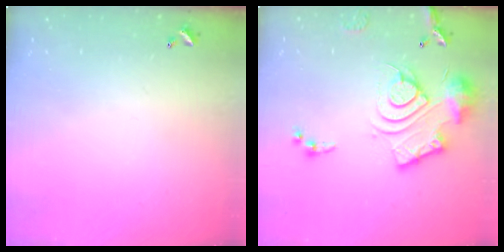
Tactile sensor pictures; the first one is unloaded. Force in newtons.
{"total": 17.0, "press": 17.0, "slide": 1.7}